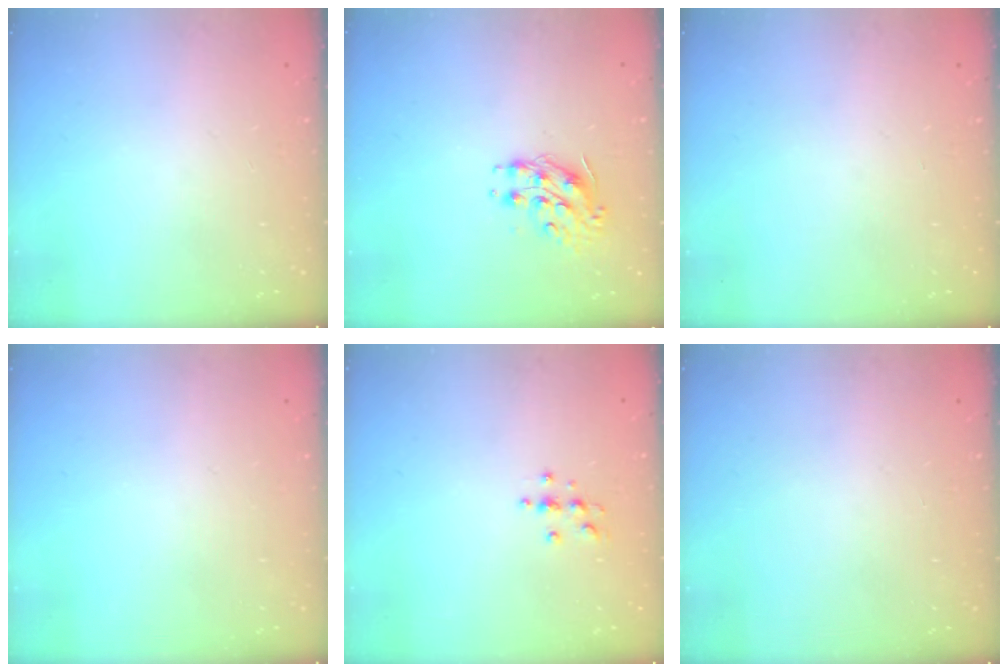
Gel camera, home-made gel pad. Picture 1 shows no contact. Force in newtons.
{"total": 8.4, "press": 8.4, "slide": 0.5}
{"total": 0.0}
{"total": 0.0}
{"total": 3.3, "press": 3.3, "slide": 0.5}
{"total": 0.0}